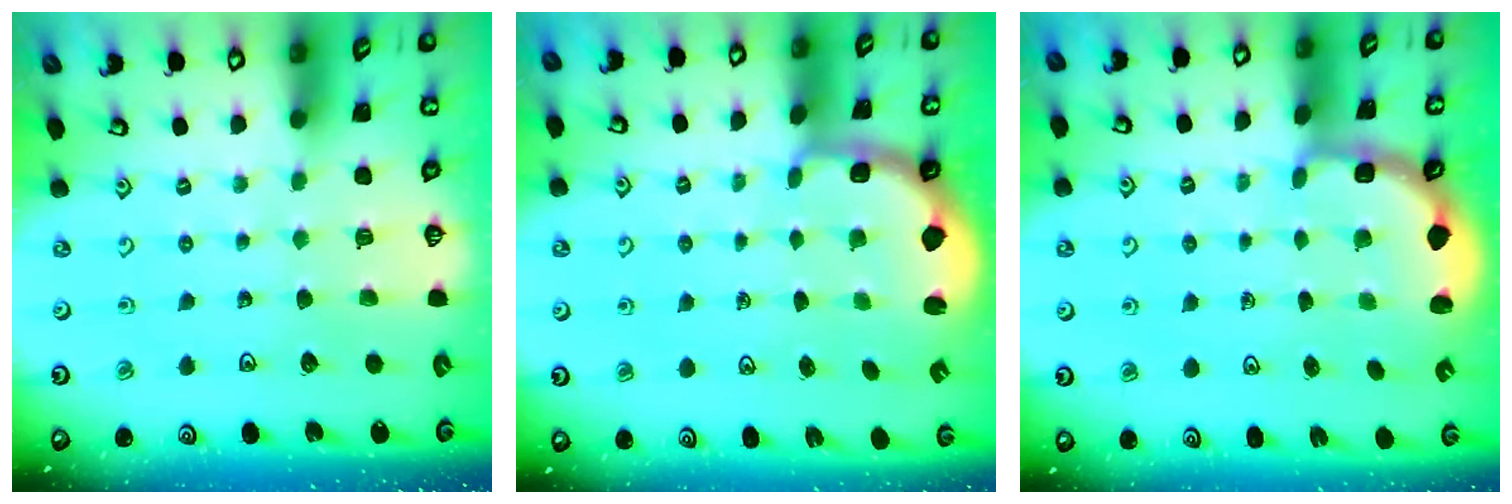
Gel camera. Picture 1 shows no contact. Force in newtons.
{"total": 2.4, "press": 1.1, "slide": 2.2}
{"total": 3.0, "press": 2.0, "slide": 2.2}